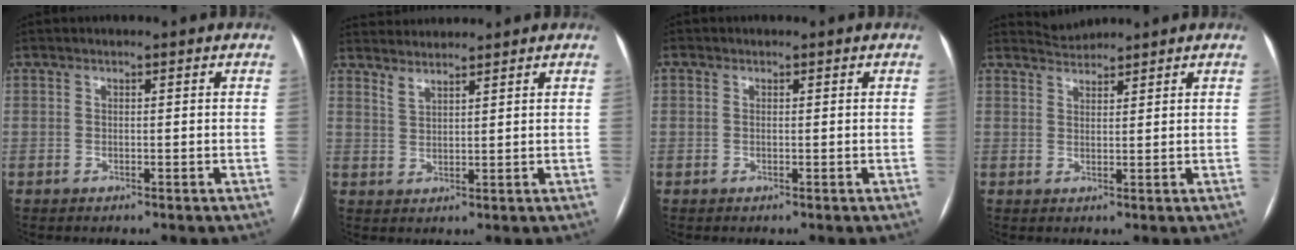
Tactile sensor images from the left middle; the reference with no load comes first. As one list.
[{"total": 5.1, "force": [5.0, 0.6, 0.6], "torque": [-0.008, 0.016, 0.088]}, {"total": 0.0}, {"total": 2.4, "force": [2.3, -0.2, -0.7], "torque": [0.003, 0.007, 0.049]}]